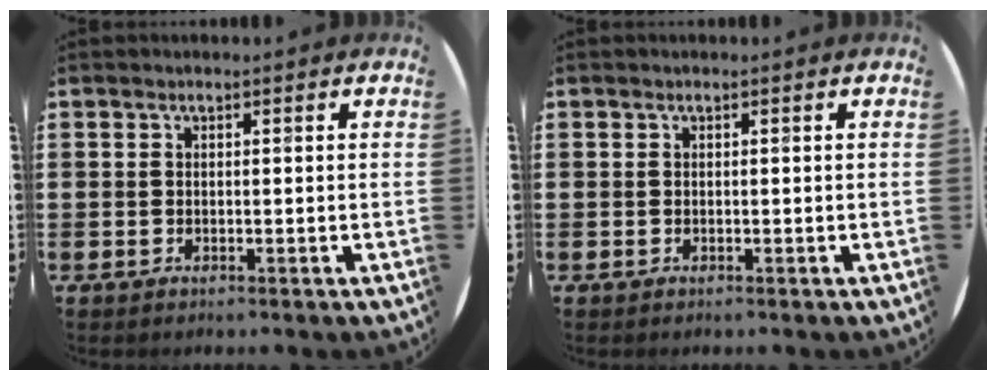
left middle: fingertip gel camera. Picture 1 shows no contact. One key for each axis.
{"total": 0.0}